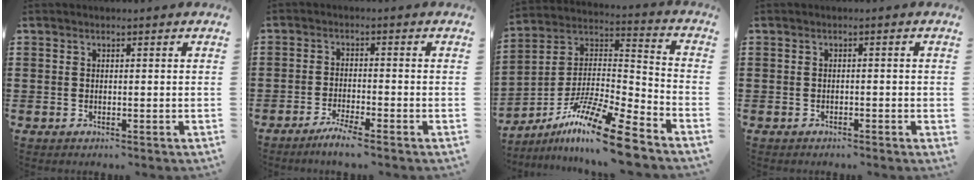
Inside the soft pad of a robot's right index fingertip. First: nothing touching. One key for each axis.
{"total": 3.1, "fx": -2.7, "fy": -0.3, "fz": 1.4, "tx": -0.031, "ty": -0.002, "tz": -0.052}
{"total": 14.2, "fx": -11.1, "fy": 0.9, "fz": 8.9, "tx": -0.155, "ty": 0.026, "tz": -0.208}
{"total": 0.8, "fx": -0.7, "fy": 0.2, "fz": 0.2, "tx": -0.008, "ty": -0.002, "tz": -0.014}